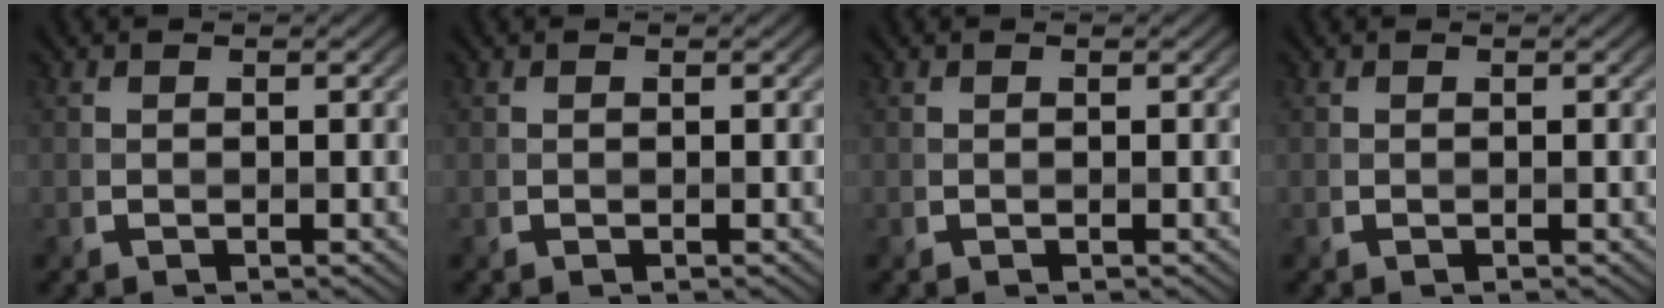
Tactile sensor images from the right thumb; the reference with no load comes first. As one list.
[{"total": 0.0}, {"total": 0.0}, {"total": 0.0}]